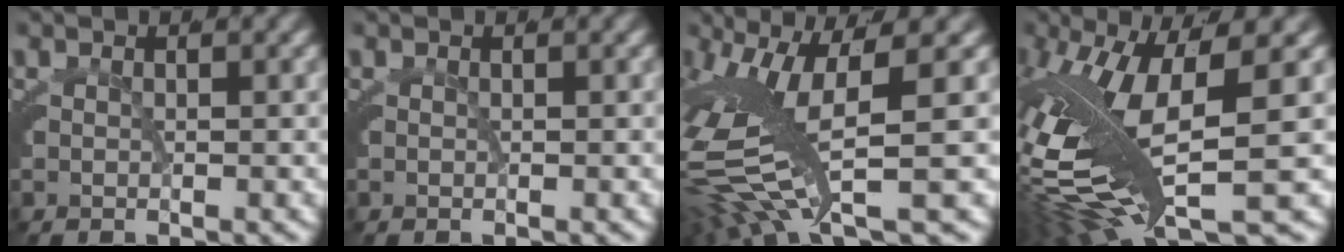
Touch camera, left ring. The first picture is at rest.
{"total": 0.0}
{"total": 9.5, "force": [-0.7, 4.1, 8.5], "torque": [-0.179, -0.009, -0.003]}
{"total": 13.3, "force": [-0.7, 5.7, 11.9], "torque": [-0.242, -0.011, 0.006]}